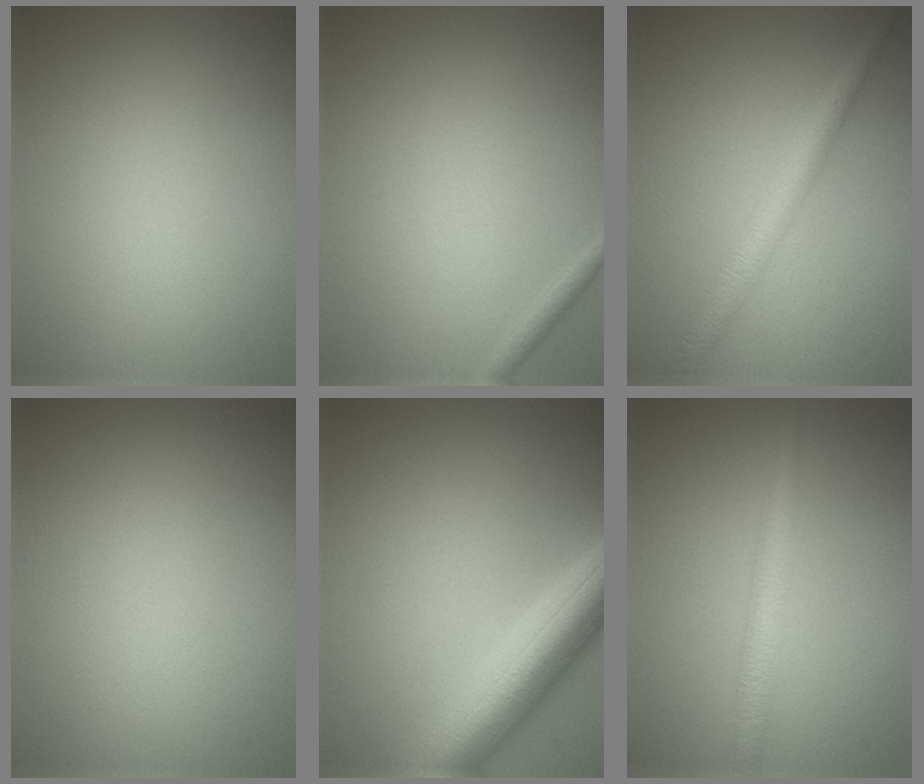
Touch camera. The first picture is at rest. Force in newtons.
{"total": 0.9, "press": 0.9, "slide": 0.1}
{"total": 2.9, "press": 2.9, "slide": 0.0}
{"total": 0.0}
{"total": 7.4, "press": 7.4, "slide": 0.5}
{"total": 2.7, "press": 2.7, "slide": 0.1}